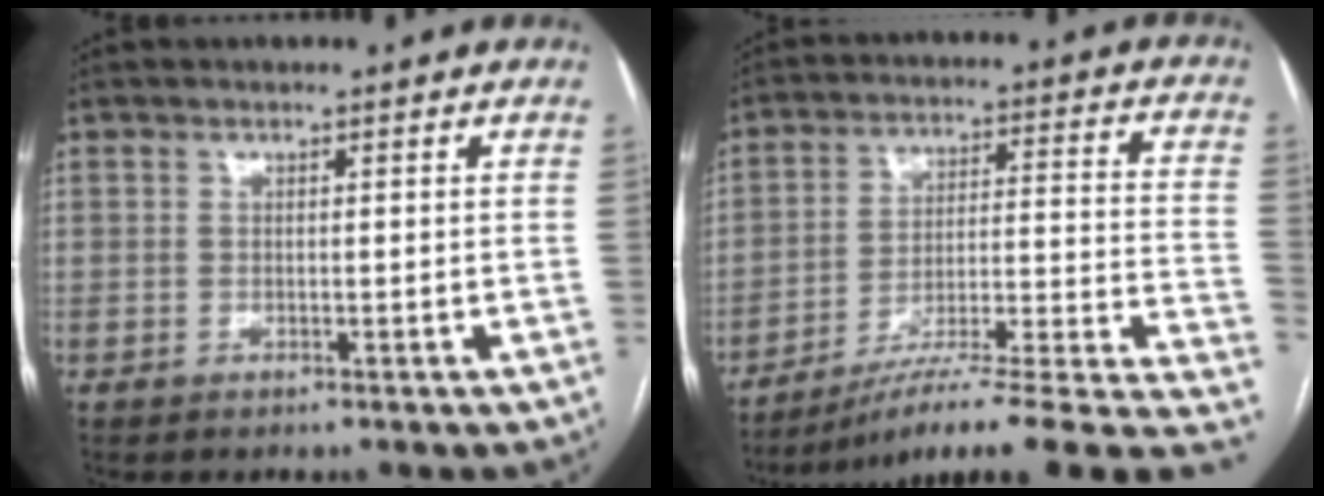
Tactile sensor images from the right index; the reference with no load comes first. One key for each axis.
{"total": 20.8, "fx": -15.5, "fy": 0.6, "fz": 13.8, "tx": -0.112, "ty": 0.037, "tz": -0.230}